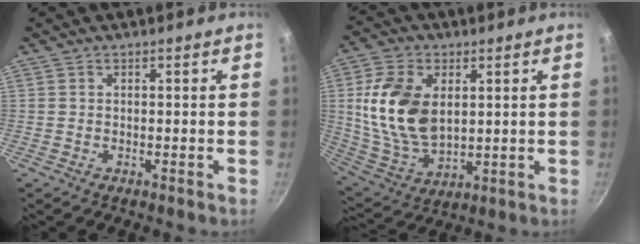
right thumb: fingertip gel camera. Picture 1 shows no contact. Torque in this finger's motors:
{"motor_torque": [0.36, 0.51, 1.70, 0.03, 0.43]}